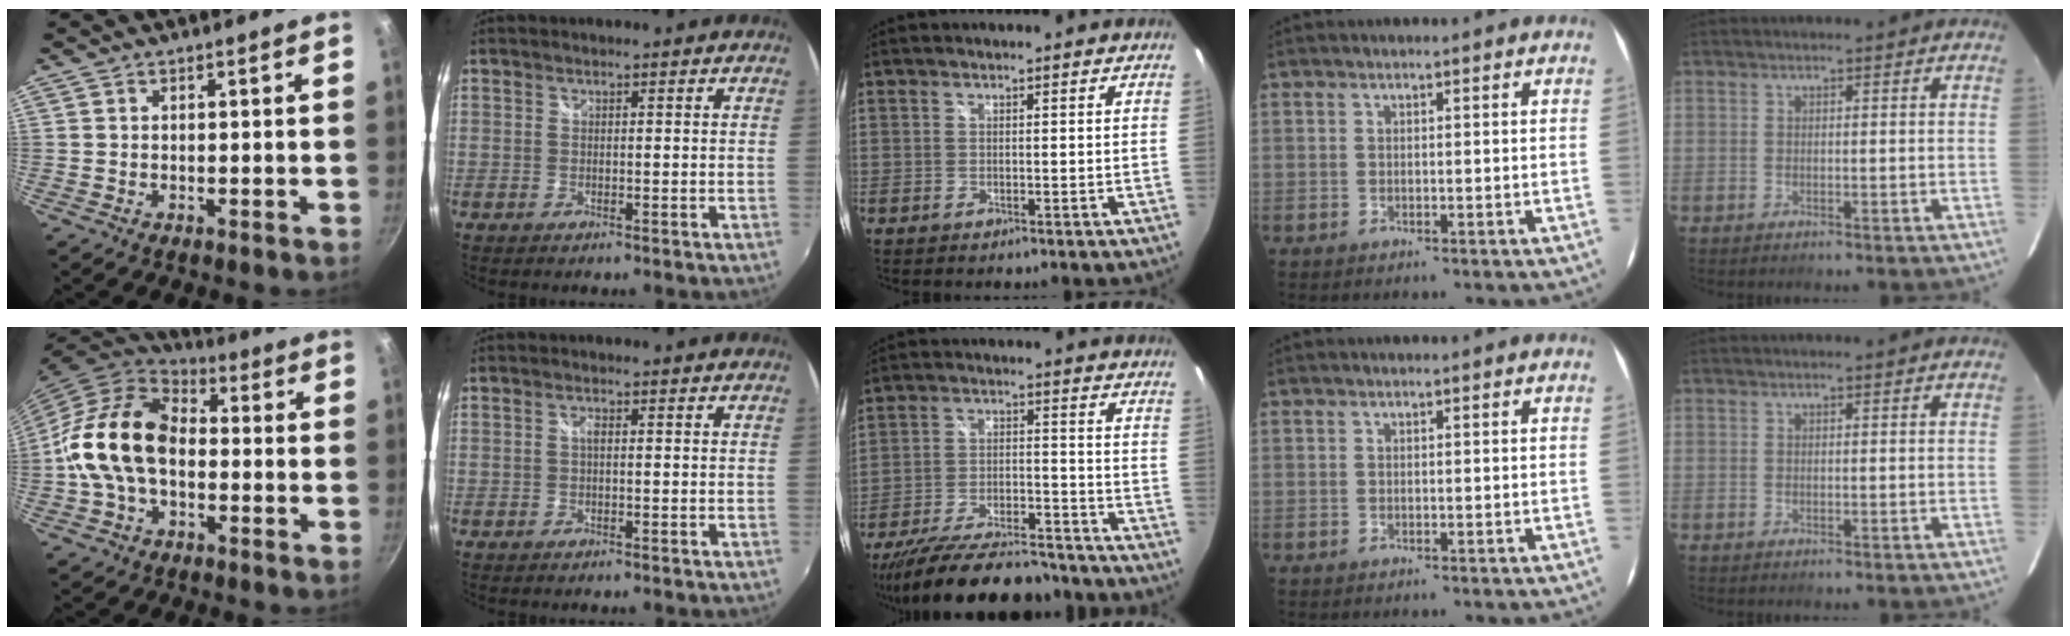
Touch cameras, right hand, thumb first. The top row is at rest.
{"thumb": {"total": 16.7, "force": [-1.4, 11.3, 12.2], "torque": [-0.202, 0.039, -0.040]}, "index": {"total": 1.0, "force": [0.0, 0.3, 0.9], "torque": [-0.017, 0.004, -0.003]}, "middle": {"total": 23.4, "force": [-20.0, 6.1, 10.5], "torque": [-0.199, -0.026, -0.291]}}